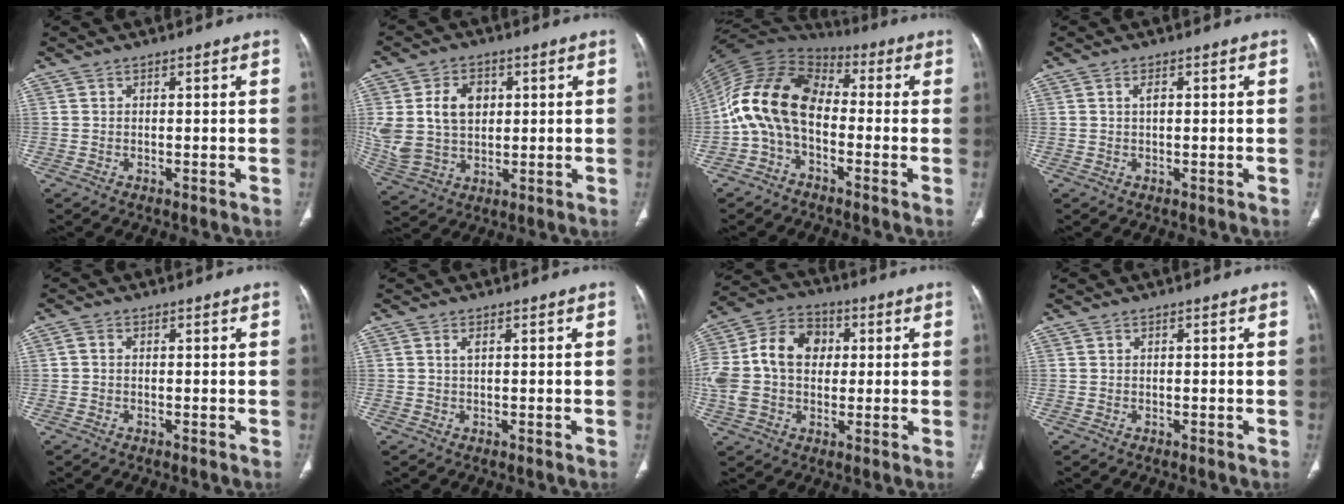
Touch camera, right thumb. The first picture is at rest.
{"total": 11.9, "force": [2.5, 8.6, 7.9], "torque": [-0.137, -0.003, 0.059]}
{"total": 14.8, "force": [-1.8, 9.2, 11.5], "torque": [-0.214, 0.050, -0.049]}
{"total": 1.4, "force": [0.3, 0.6, 1.2], "torque": [-0.025, 0.001, 0.005]}
{"total": 1.2, "force": [-0.1, 0.9, 0.8], "torque": [-0.014, 0.002, -0.004]}
{"total": 0.9, "force": [0.3, 0.3, 0.8], "torque": [-0.023, 0.004, 0.005]}
{"total": 17.9, "force": [1.4, 13.2, 11.9], "torque": [-0.248, 0.036, 0.022]}
{"total": 0.0}